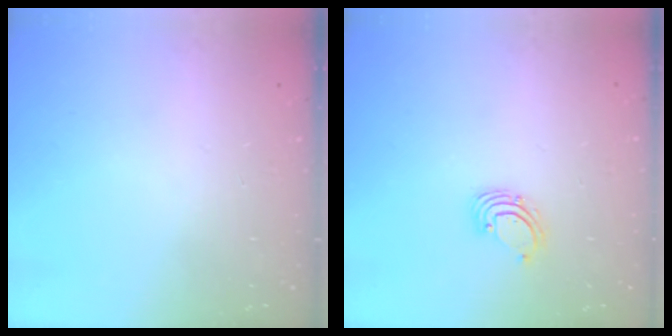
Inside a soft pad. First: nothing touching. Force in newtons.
{"total": 2.3, "press": 2.3, "slide": 0.2}